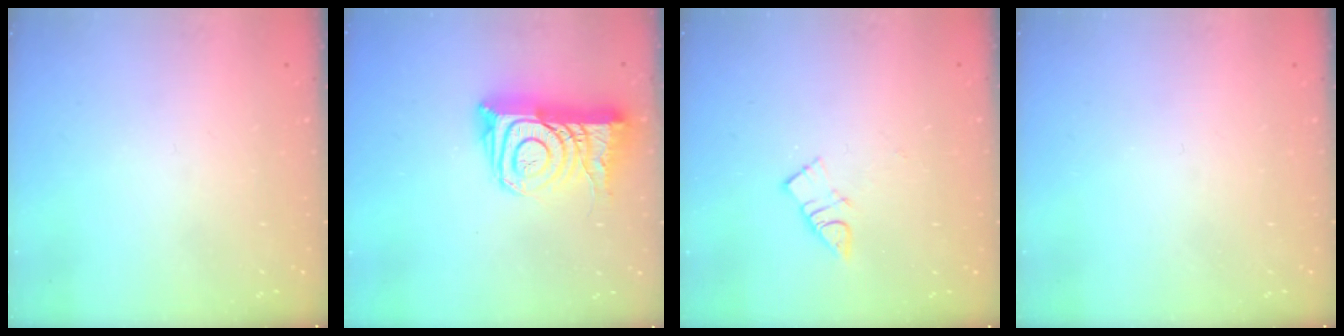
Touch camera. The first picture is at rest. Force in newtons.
{"total": 16.4, "press": 16.3, "slide": 1.5}
{"total": 5.9, "press": 5.9, "slide": 0.1}
{"total": 0.0}